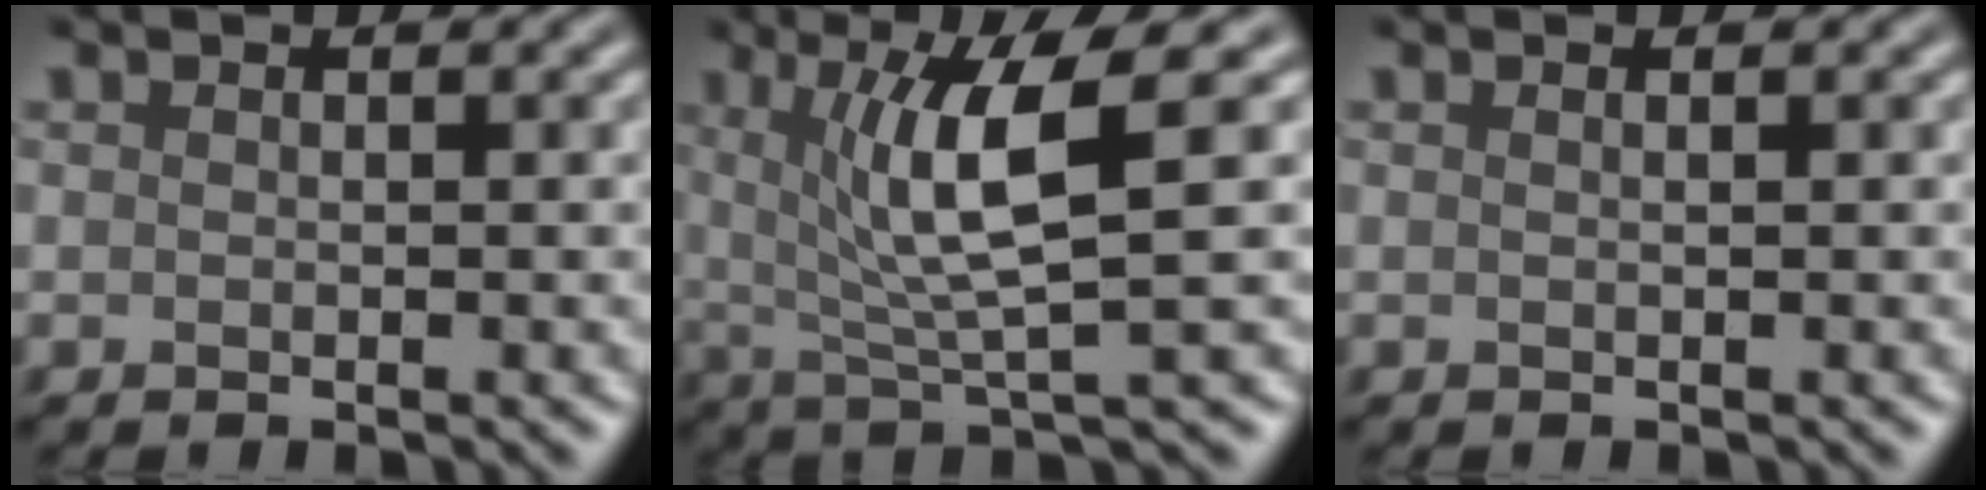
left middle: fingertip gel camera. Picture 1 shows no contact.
{"total": 6.3, "force": [1.6, 1.1, 6.0], "torque": [-0.106, 0.004, 0.034]}
{"total": 0.8, "force": [0.3, 0.4, 0.6], "torque": [0.001, -0.001, -0.006]}